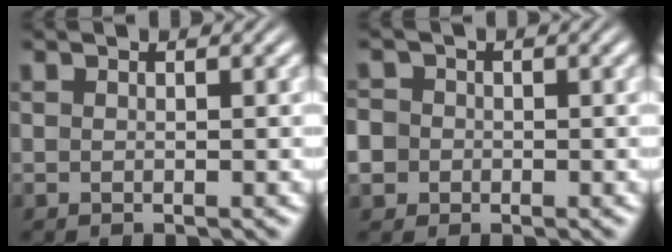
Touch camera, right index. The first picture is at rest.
{"total": 4.0, "force": [-0.9, 3.8, 1.1], "torque": [-0.042, -0.020, -0.015]}